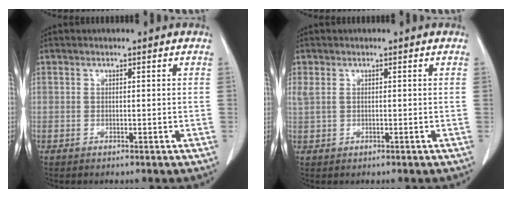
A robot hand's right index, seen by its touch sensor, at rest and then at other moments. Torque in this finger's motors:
{"motor_torque": [0.60, 0.25, 0.24, 0.08]}